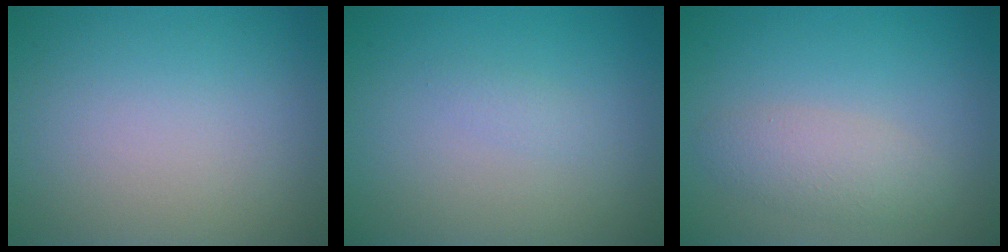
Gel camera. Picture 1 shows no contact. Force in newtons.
{"total": 0.7, "press": 0.7, "slide": 0.0}
{"total": 2.4, "press": 2.4, "slide": 0.1}